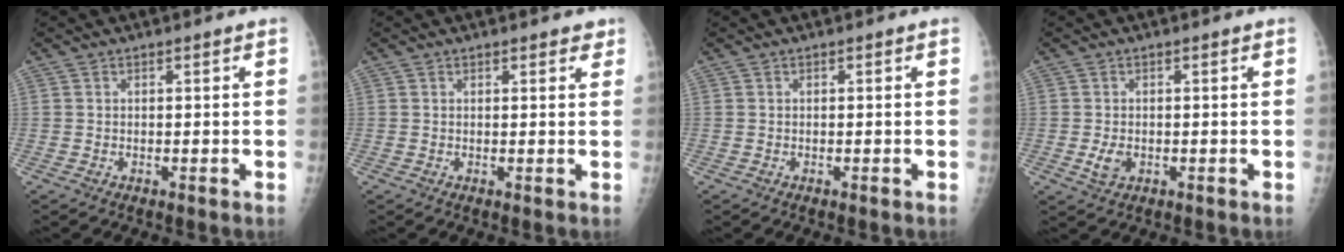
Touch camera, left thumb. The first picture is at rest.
{"total": 2.3, "force": [1.8, 0.9, 1.2], "torque": [0.004, -0.004, 0.017]}
{"total": 0.0}
{"total": 2.6, "force": [-0.4, 1.7, 1.9], "torque": [-0.035, -0.004, -0.003]}